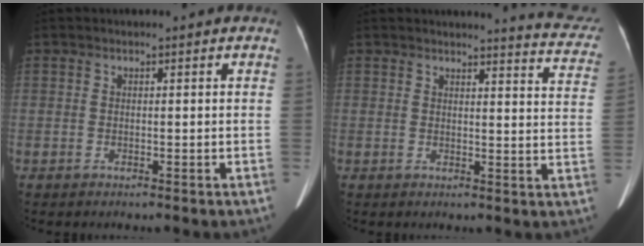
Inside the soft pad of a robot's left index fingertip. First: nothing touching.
{"total": 9.9, "force": [9.8, 0.3, 1.6], "torque": [-0.002, -0.069, 0.081]}